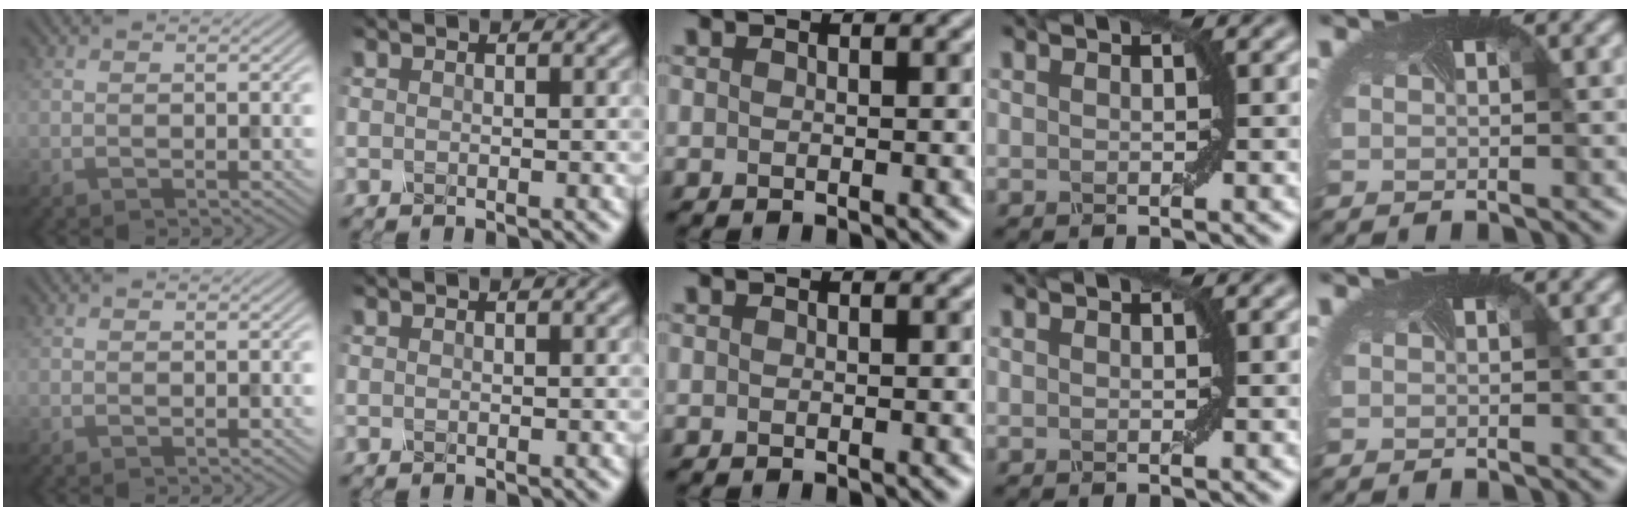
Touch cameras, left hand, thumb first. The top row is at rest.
{}